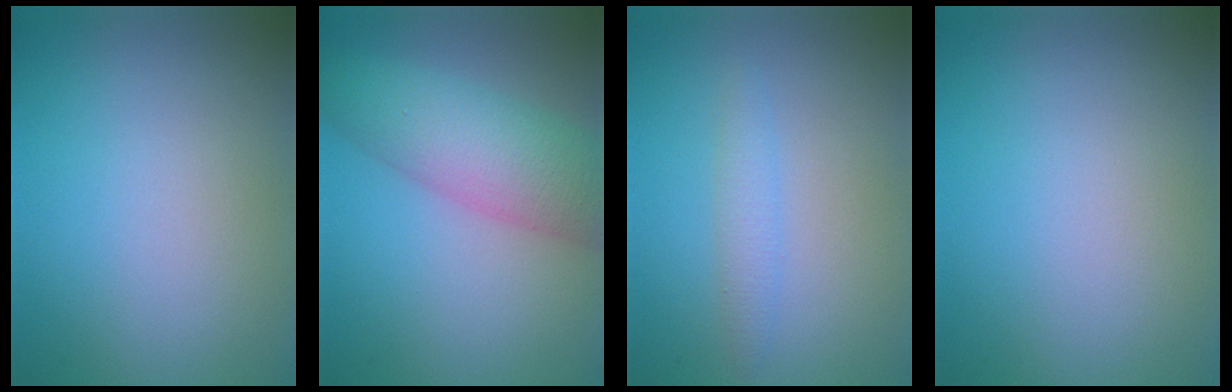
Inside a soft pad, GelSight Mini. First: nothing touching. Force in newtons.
{"total": 7.1, "press": 7.1, "slide": 0.1}
{"total": 1.6, "press": 1.6, "slide": 0.1}
{"total": 0.0}